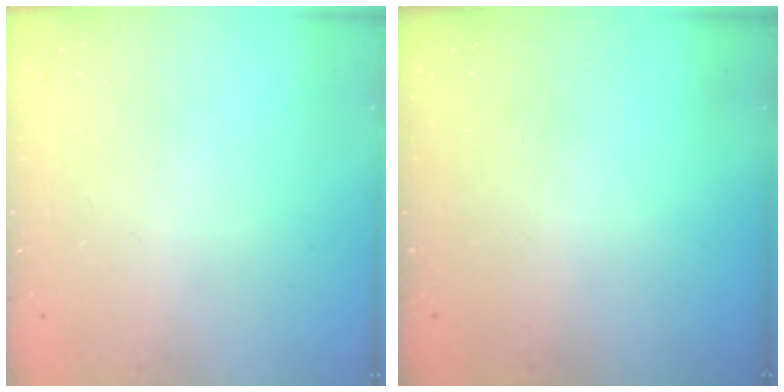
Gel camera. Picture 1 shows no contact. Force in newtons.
{"total": 0.0}